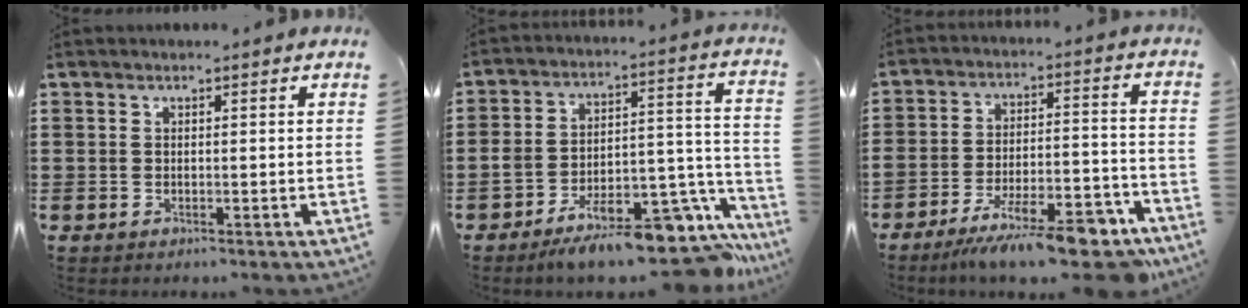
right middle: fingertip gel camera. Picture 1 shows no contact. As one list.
[{"total": 13.5, "force": [-11.0, 3.8, 6.8], "torque": [-0.090, 0.046, -0.189]}, {"total": 12.6, "force": [-10.7, 2.1, 6.5], "torque": [-0.085, 0.037, -0.191]}]